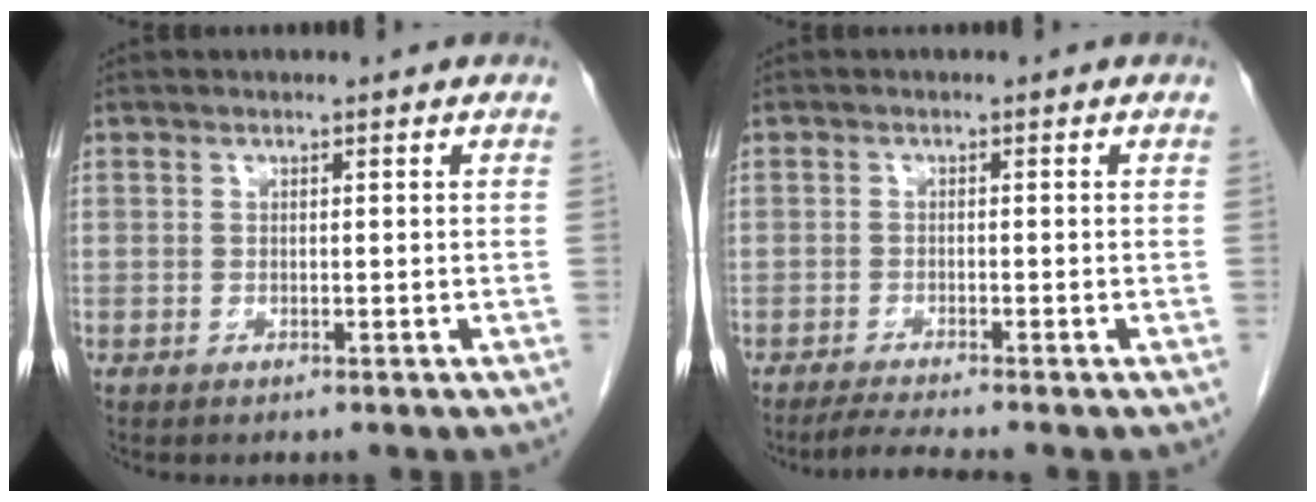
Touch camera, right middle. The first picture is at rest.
{"total": 3.2, "force": [-2.8, -0.9, 1.3], "torque": [-0.031, -0.014, -0.055]}